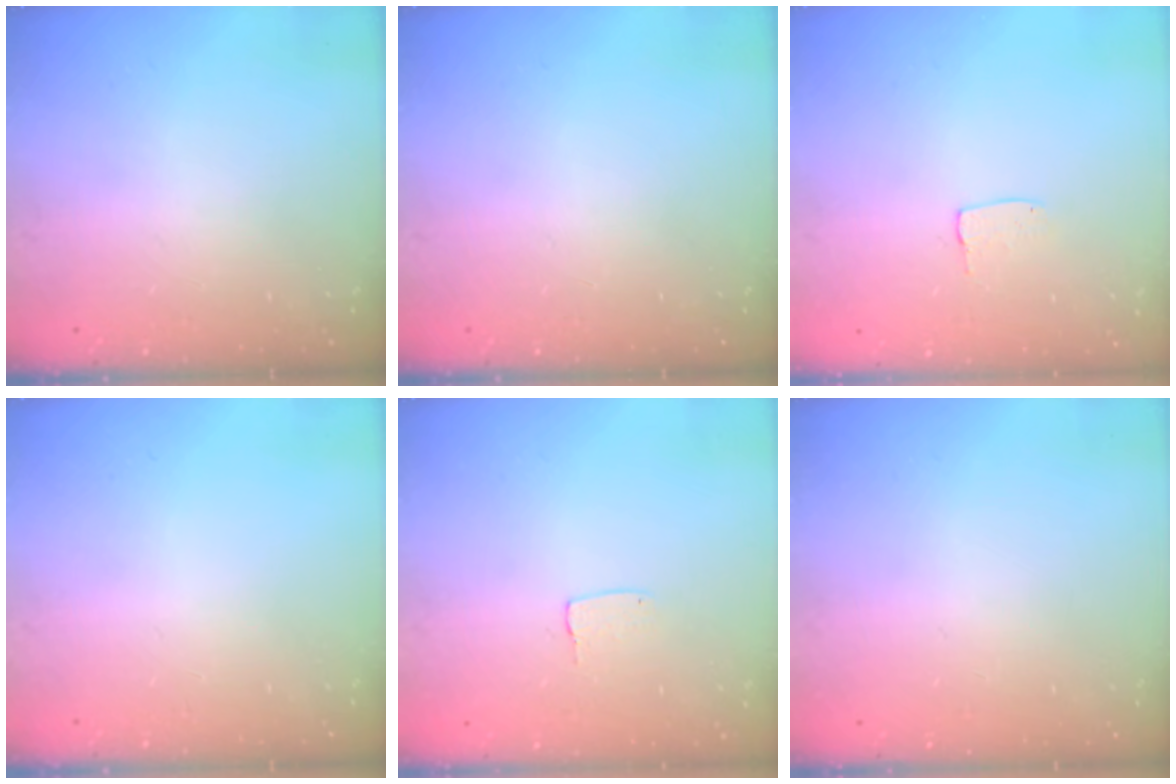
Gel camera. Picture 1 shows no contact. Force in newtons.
{"total": 0.0}
{"total": 3.4, "press": 3.4, "slide": 0.2}
{"total": 0.0}
{"total": 3.2, "press": 3.2, "slide": 0.2}
{"total": 0.0}